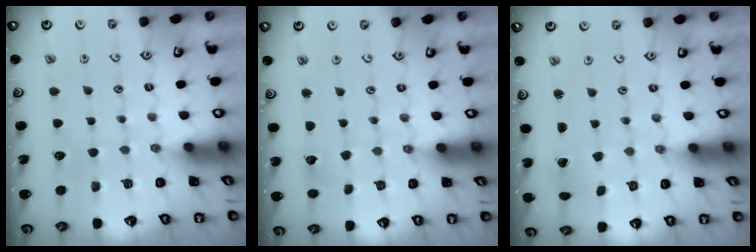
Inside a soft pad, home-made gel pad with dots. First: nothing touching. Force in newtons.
{"total": 2.8, "press": 2.8, "slide": 0.2}
{"total": 0.6, "press": 0.5, "slide": 0.2}